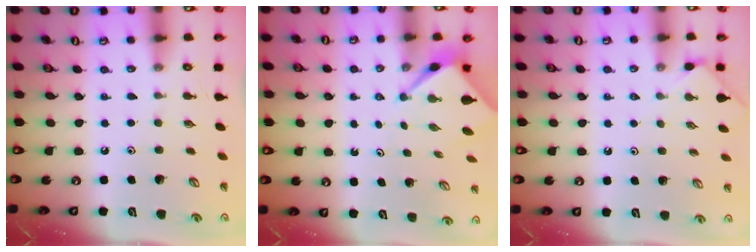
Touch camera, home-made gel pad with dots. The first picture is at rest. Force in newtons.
{"total": 2.7, "press": 2.7, "slide": 0.2}
{"total": 2.3, "press": 2.3, "slide": 0.3}